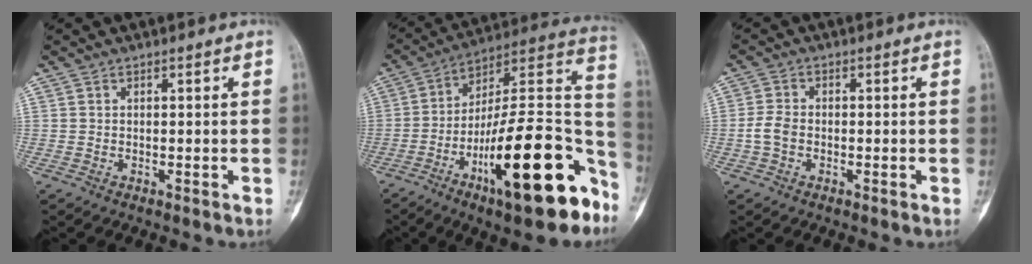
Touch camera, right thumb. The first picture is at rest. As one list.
[{"total": 27.2, "force": [-11.9, 8.2, 23.0], "torque": [-0.296, 0.065, -0.183]}, {"total": 3.4, "force": [-0.9, 2.4, 2.3], "torque": [-0.053, 0.010, -0.021]}]